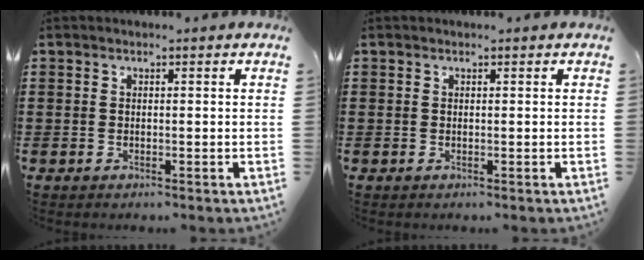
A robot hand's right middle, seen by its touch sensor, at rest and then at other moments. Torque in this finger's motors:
{"motor_torque": [0.22, -0.30, 0.03, -0.01]}